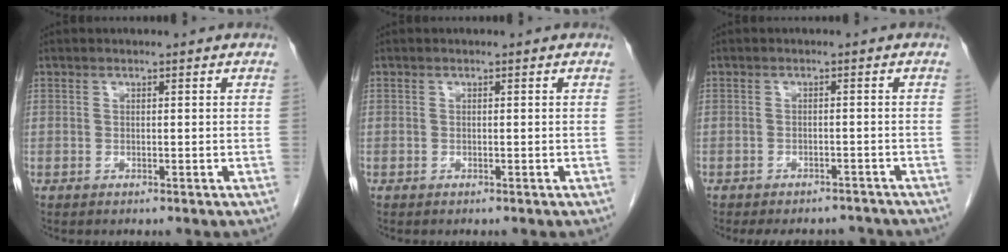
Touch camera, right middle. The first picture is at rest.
{"total": 0.0}
{"total": 8.1, "force": [-7.4, 2.8, 1.8], "torque": [-0.026, 0.004, -0.086]}